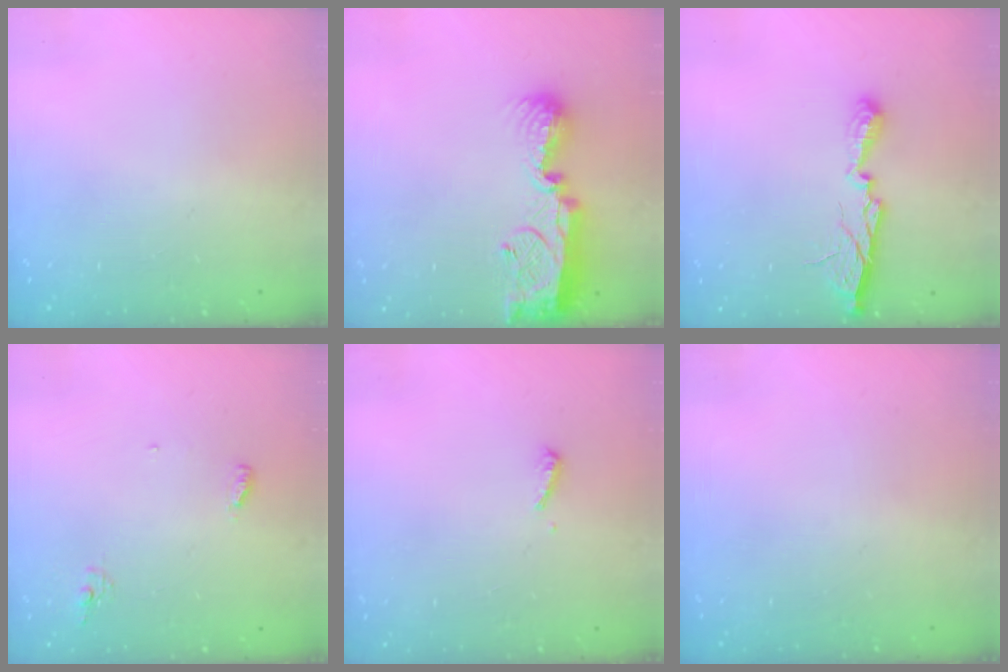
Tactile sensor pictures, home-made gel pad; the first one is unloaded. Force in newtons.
{"total": 12.8, "press": 12.7, "slide": 1.1}
{"total": 9.9, "press": 9.9, "slide": 0.3}
{"total": 4.8, "press": 4.8, "slide": 0.3}
{"total": 7.1, "press": 7.0, "slide": 0.8}
{"total": 0.0}